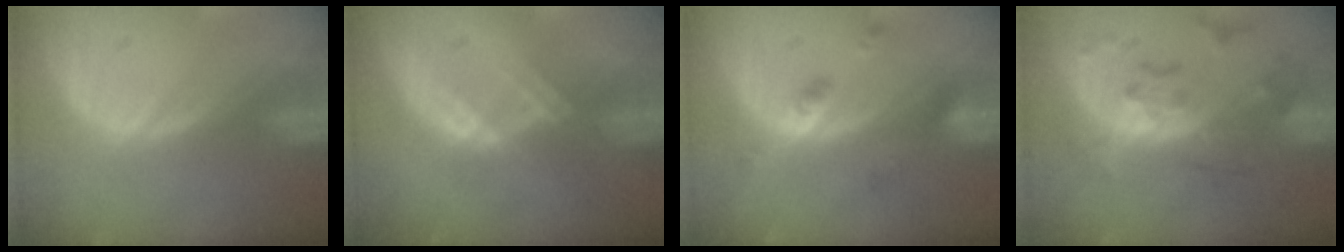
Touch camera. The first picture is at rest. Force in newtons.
{"total": 2.7, "press": 2.7, "slide": 0.3}
{"total": 4.3, "press": 3.9, "slide": 1.7}
{"total": 7.1, "press": 7.1, "slide": 0.3}